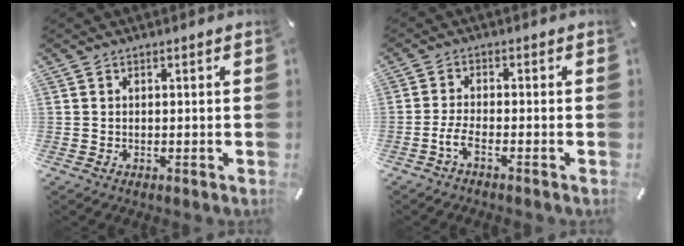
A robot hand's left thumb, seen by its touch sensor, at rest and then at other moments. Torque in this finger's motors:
{"motor_torque": [-0.08, -0.13, 0.06, 0.05, 0.10]}